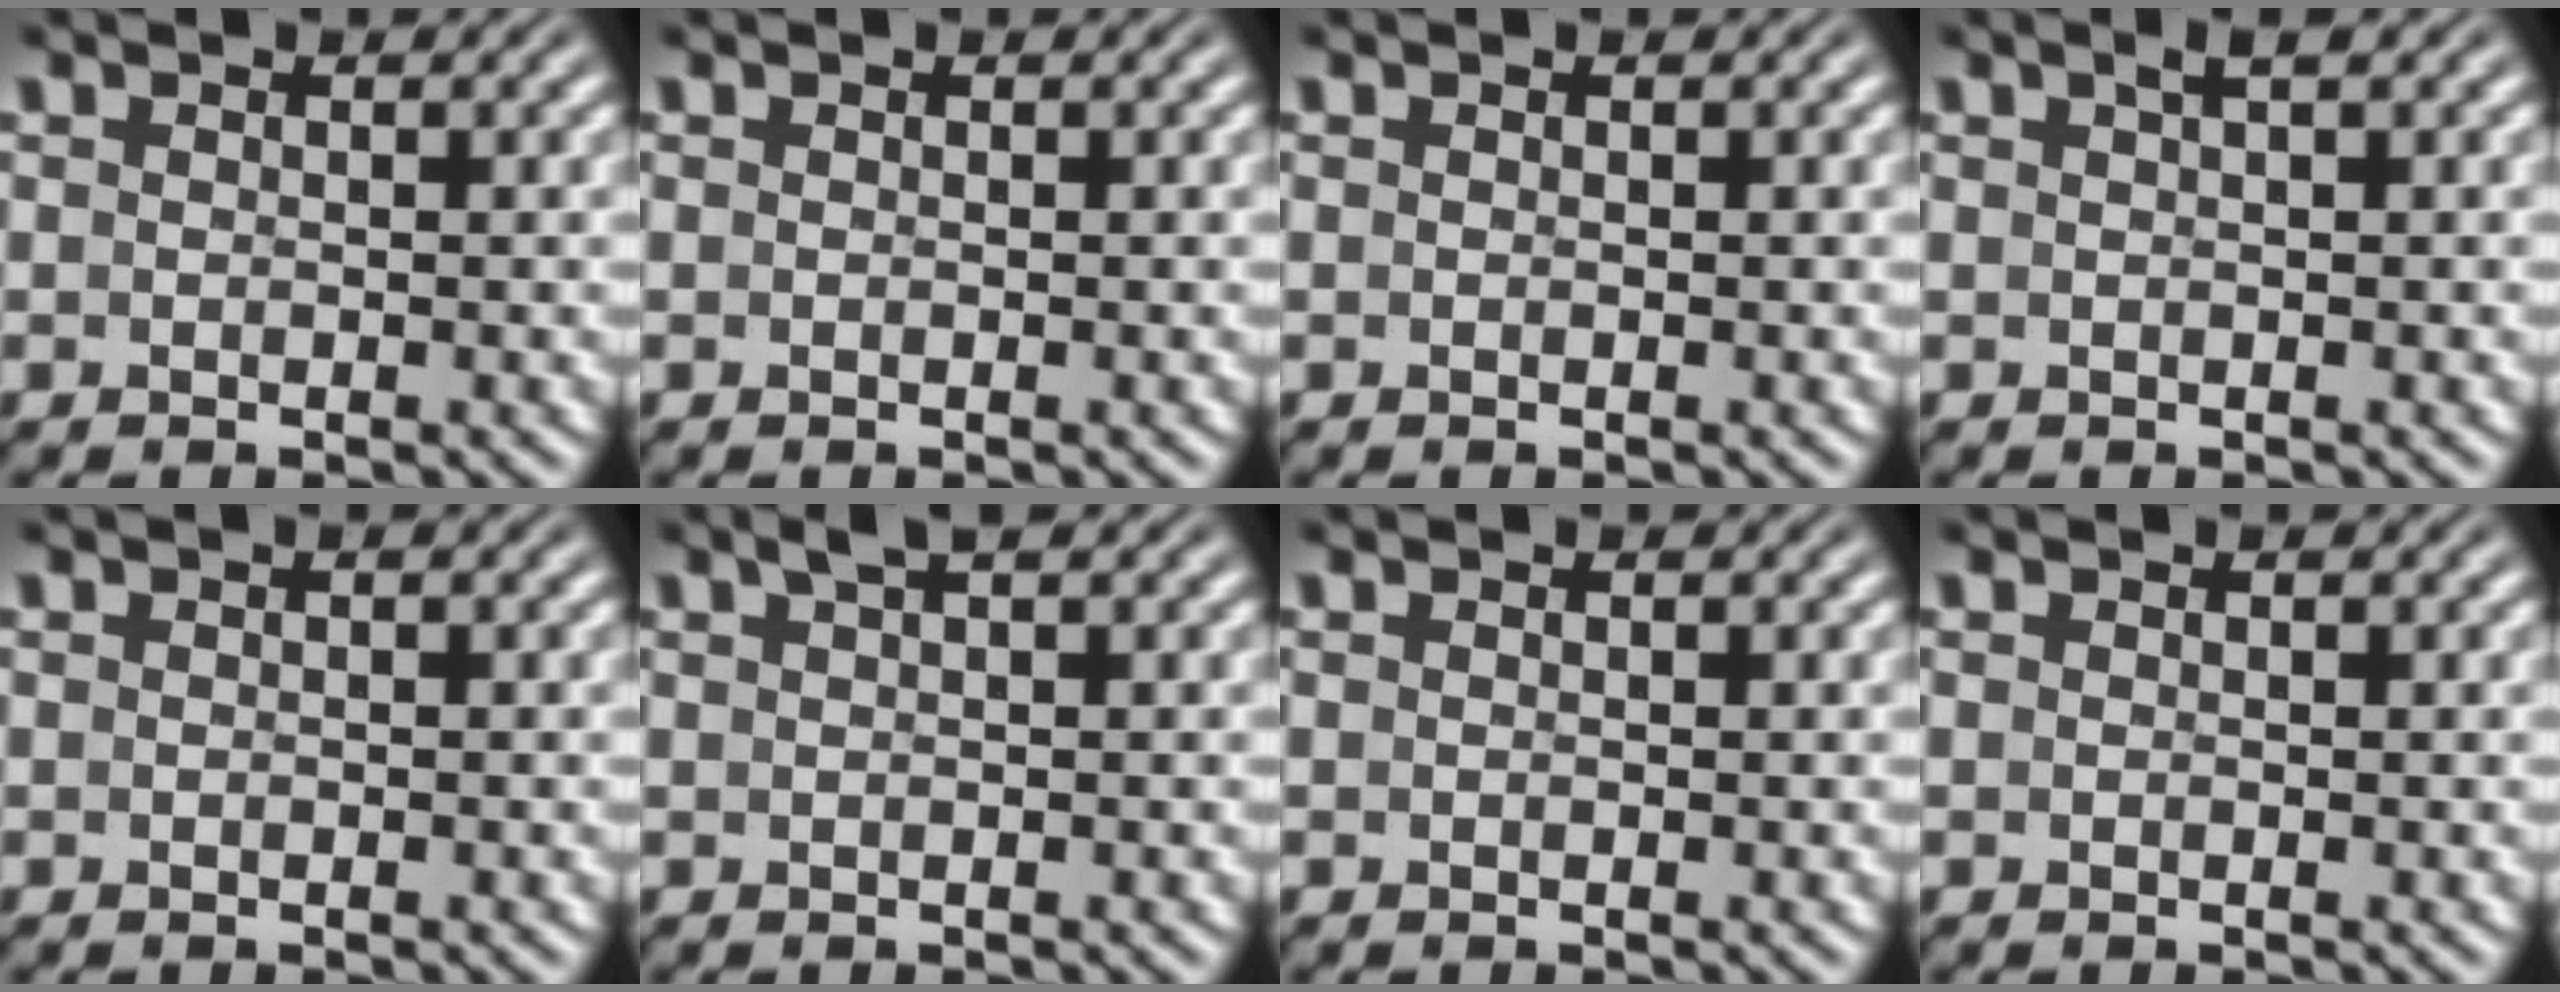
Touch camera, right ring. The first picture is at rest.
{"total": 0.0}
{"total": 0.0}
{"total": 1.3, "force": [0.7, -0.6, 0.9], "torque": [-0.008, 0.006, 0.013]}
{"total": 0.0}
{"total": 1.4, "force": [1.1, -0.4, 0.9], "torque": [-0.009, 0.006, 0.019]}
{"total": 0.0}
{"total": 0.0}